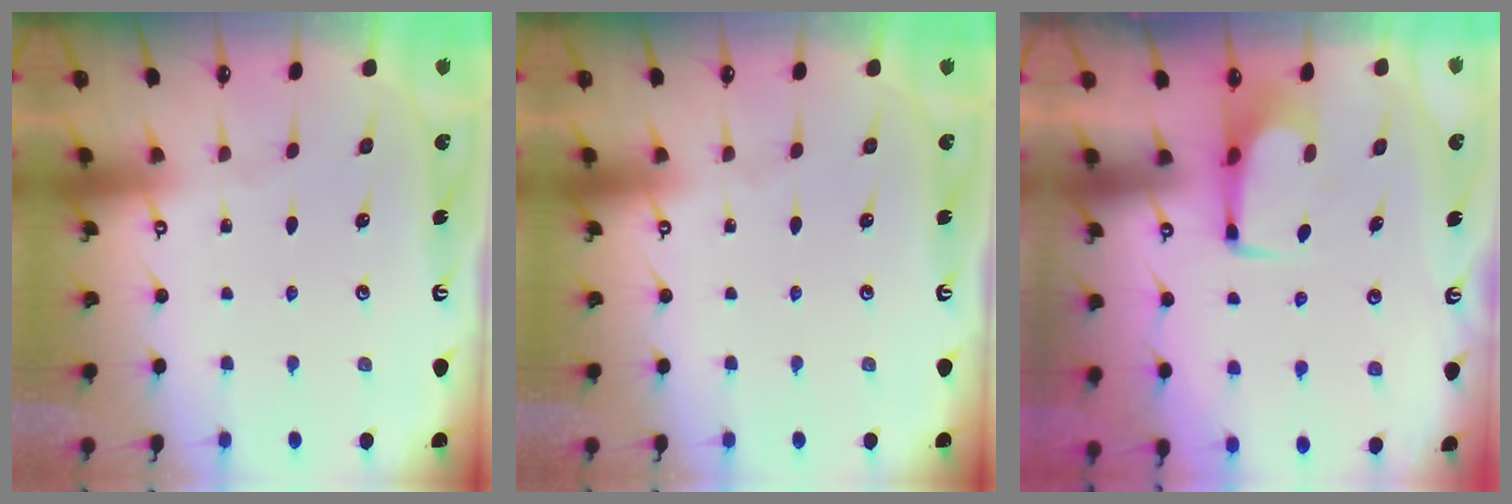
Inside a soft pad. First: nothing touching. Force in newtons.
{"total": 0.0}
{"total": 1.8, "press": 1.7, "slide": 0.6}